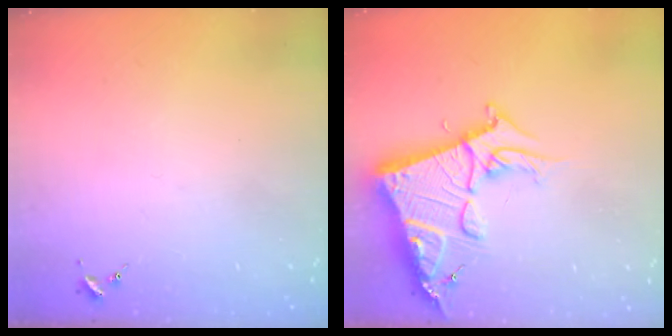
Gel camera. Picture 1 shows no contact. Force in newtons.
{"total": 18.5, "press": 18.4, "slide": 1.8}